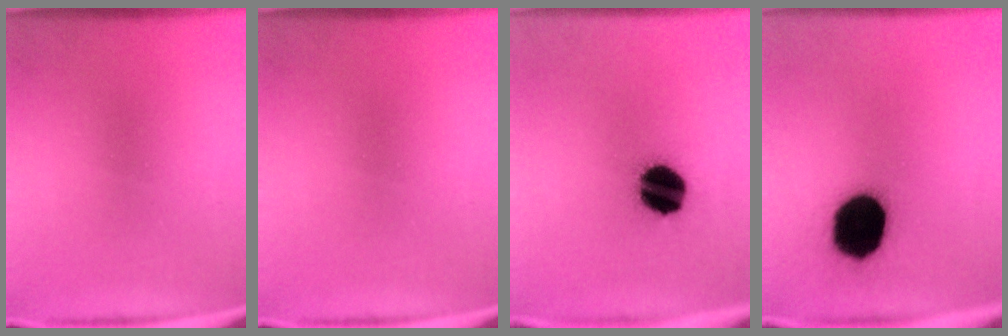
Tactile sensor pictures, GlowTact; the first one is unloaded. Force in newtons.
{"total": 0.0}
{"total": 14.4}
{"total": 18.8}